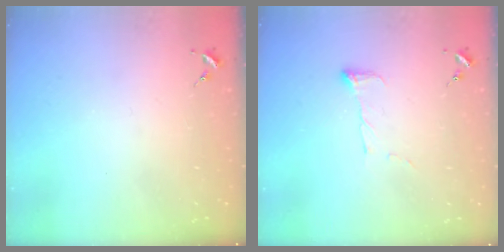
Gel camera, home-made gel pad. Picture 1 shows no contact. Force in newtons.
{"total": 6.1, "press": 6.1, "slide": 0.3}